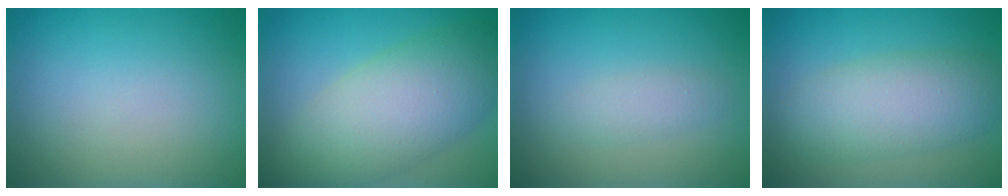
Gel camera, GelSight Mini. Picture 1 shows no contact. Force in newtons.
{"total": 7.9, "press": 7.9, "slide": 0.2}
{"total": 1.4, "press": 1.4, "slide": 0.1}
{"total": 5.4, "press": 5.4, "slide": 0.2}